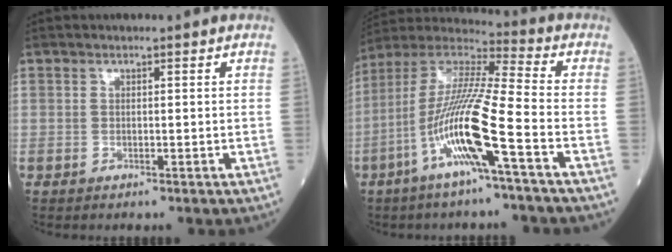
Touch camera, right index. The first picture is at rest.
{"total": 15.5, "force": [-5.7, -0.1, 14.4], "torque": [-0.295, -0.003, -0.116]}